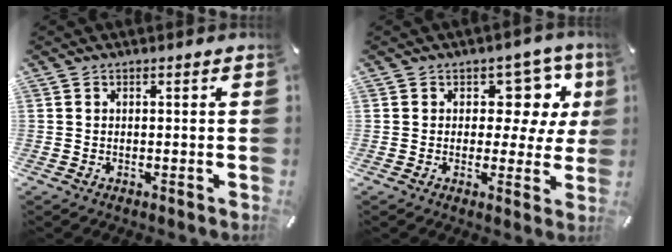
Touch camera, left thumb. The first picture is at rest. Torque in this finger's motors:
{"motor_torque": [0.37, 0.67, 0.22, -0.27, 0.09]}